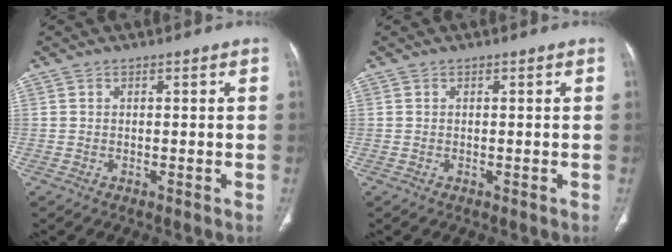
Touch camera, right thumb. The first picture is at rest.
{"total": 0.0}